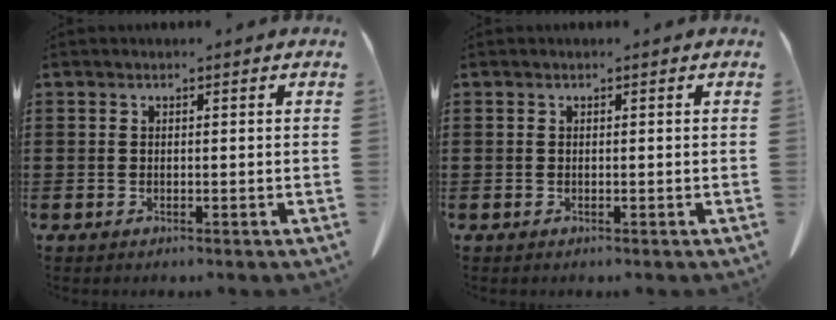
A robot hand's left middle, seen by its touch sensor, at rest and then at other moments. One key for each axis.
{"total": 0.0}